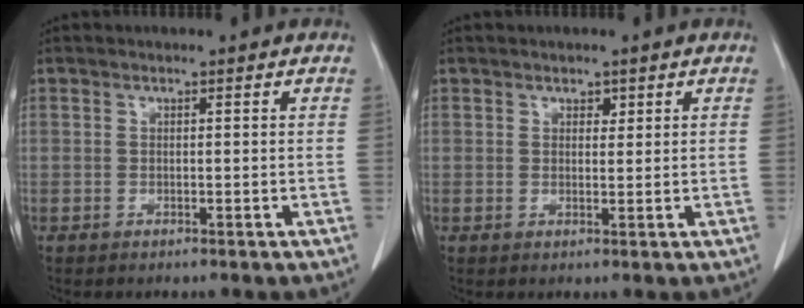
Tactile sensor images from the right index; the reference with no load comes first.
{"total": 1.7, "force": [0.9, 1.2, 0.8], "torque": [-0.016, 0.003, 0.018]}